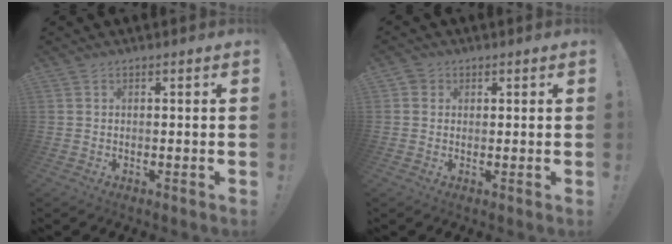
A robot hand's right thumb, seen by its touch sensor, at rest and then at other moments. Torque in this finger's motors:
{"motor_torque": [0.01, 0.11, 0.19, -0.04, 0.01]}